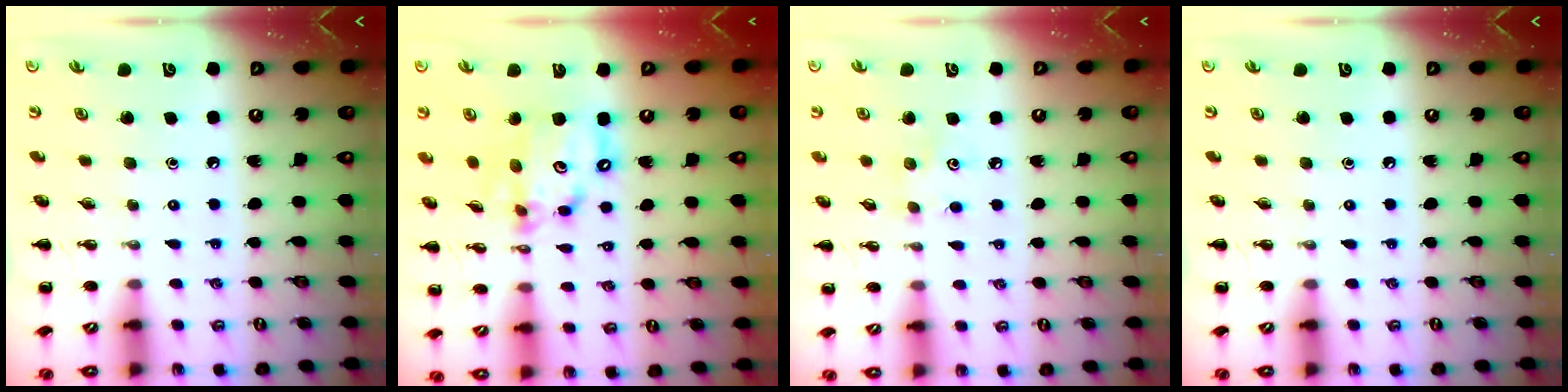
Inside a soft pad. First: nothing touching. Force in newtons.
{"total": 13.1, "press": 12.7, "slide": 3.3}
{"total": 3.4, "press": 3.3, "slide": 0.9}
{"total": 0.0}